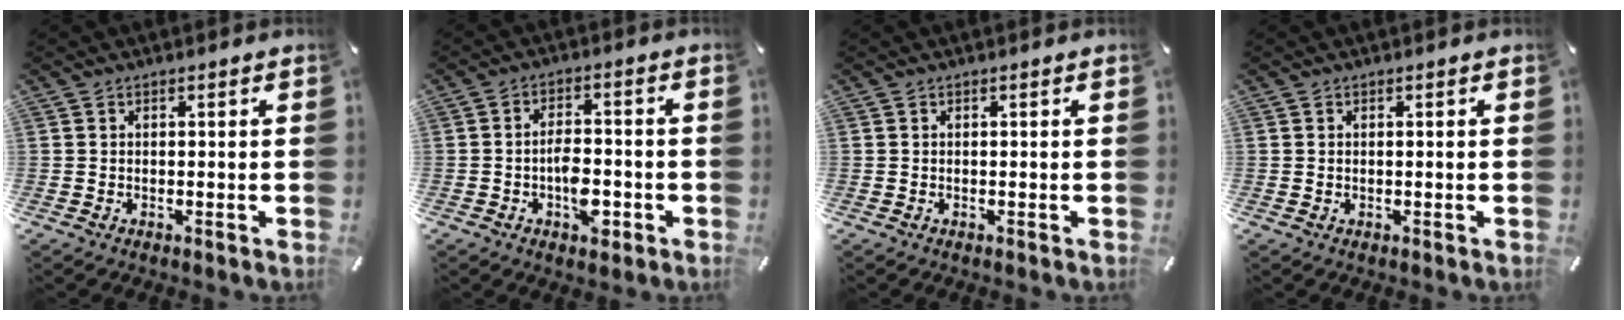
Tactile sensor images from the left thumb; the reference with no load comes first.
{"total": 7.1, "force": [-2.9, 4.1, 5.0], "torque": [-0.075, 0.016, -0.048]}
{"total": 0.0}
{"total": 0.0}